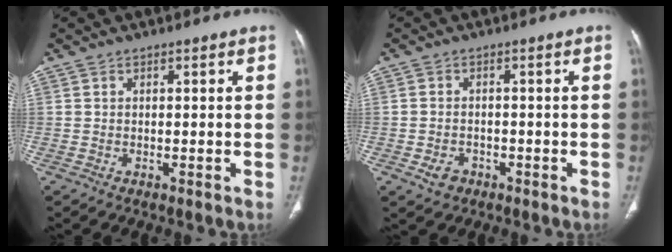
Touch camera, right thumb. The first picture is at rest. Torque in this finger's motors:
{"motor_torque": [-0.33, 0.19, -0.16, -0.01, 0.10]}